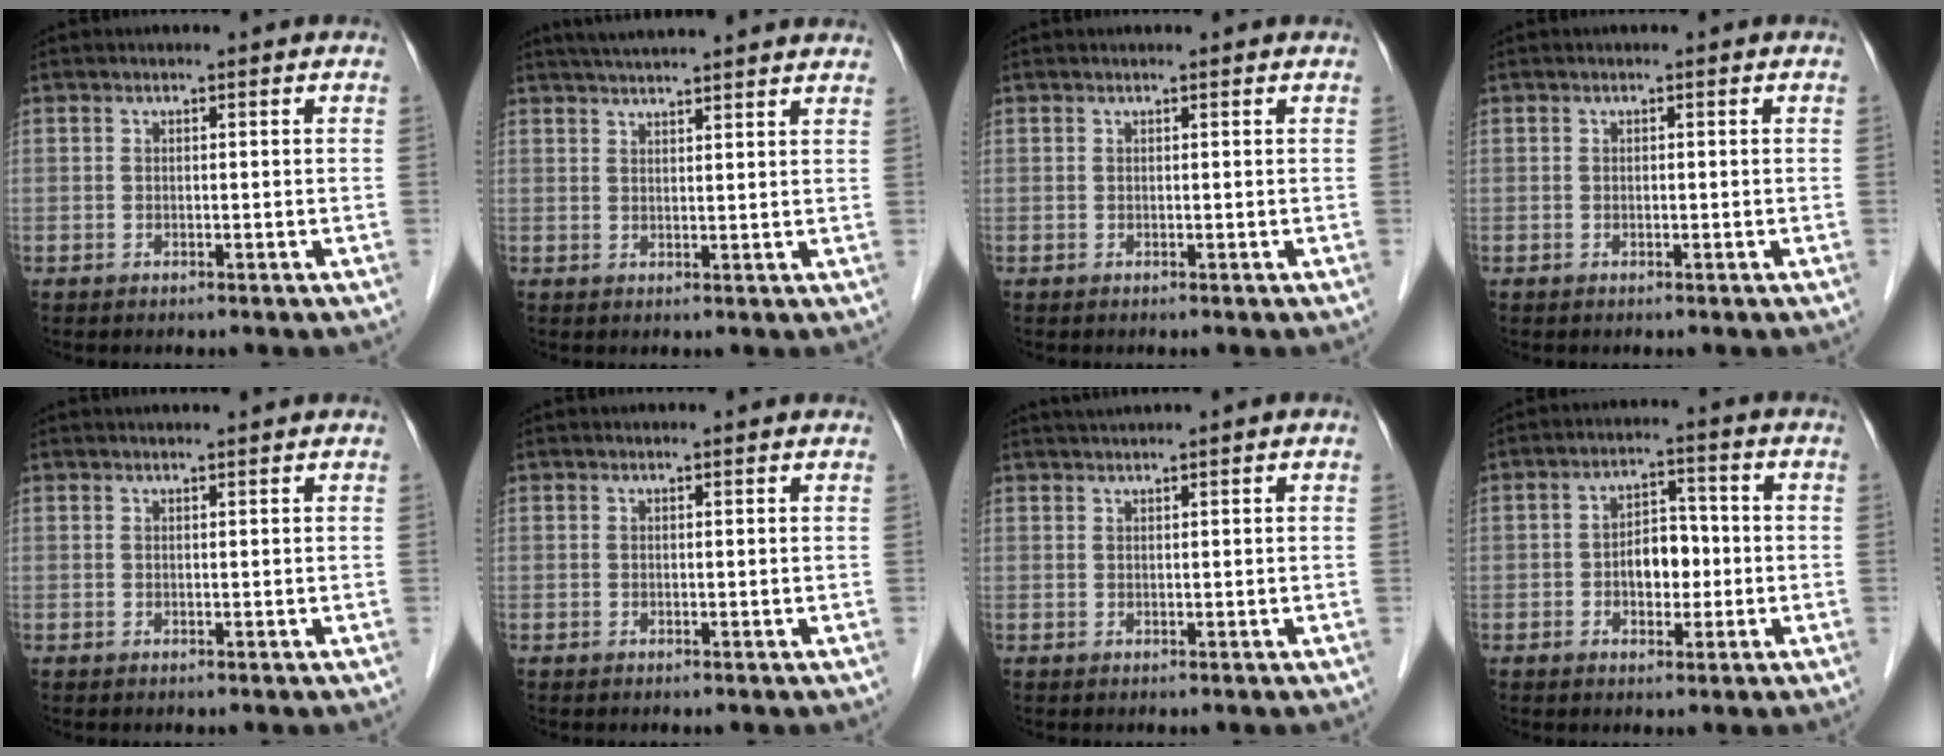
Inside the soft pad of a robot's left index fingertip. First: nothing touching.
{"total": 12.5, "force": [11.3, 0.6, 5.4], "torque": [-0.084, 0.034, 0.145]}
{"total": 0.7, "force": [0.7, 0.0, 0.2], "torque": [-0.004, 0.005, 0.008]}
{"total": 0.0}
{"total": 2.2, "force": [2.0, -0.2, 0.7], "torque": [-0.006, 0.016, 0.032]}
{"total": 1.3, "force": [1.2, 0.1, 0.3], "torque": [-0.010, 0.010, 0.014]}
{"total": 1.9, "force": [1.6, -0.4, 0.9], "torque": [-0.016, 0.015, 0.033]}
{"total": 5.5, "force": [-0.9, 3.3, 4.2], "torque": [-0.072, 0.017, -0.015]}